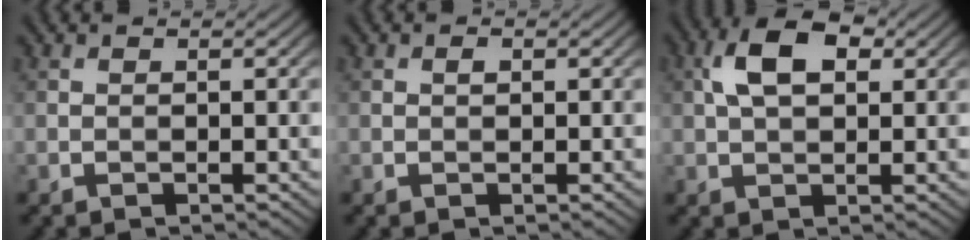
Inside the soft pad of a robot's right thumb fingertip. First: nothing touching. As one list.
[{"total": 0.6, "force": [0.2, 0.4, 0.4], "torque": [-0.007, 0.001, 0.002]}, {"total": 6.8, "force": [2.0, 3.8, 5.2], "torque": [-0.103, 0.013, 0.028]}]